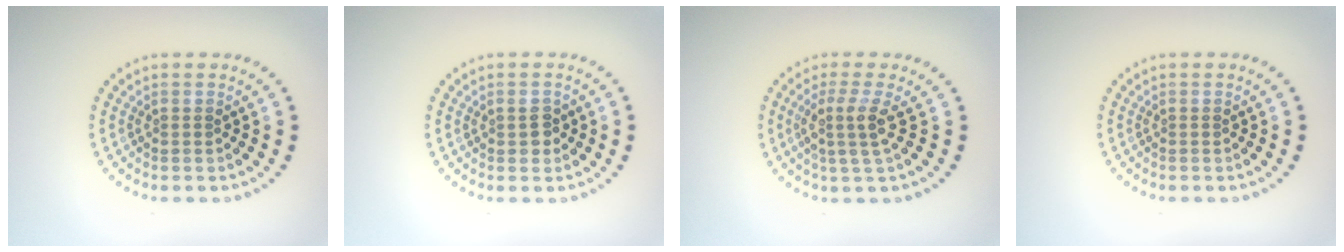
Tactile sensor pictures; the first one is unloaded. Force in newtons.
{"total": 1.5, "press": 1.5, "slide": 0.2}
{"total": 2.7, "press": 2.0, "slide": 1.8}
{"total": 0.0}